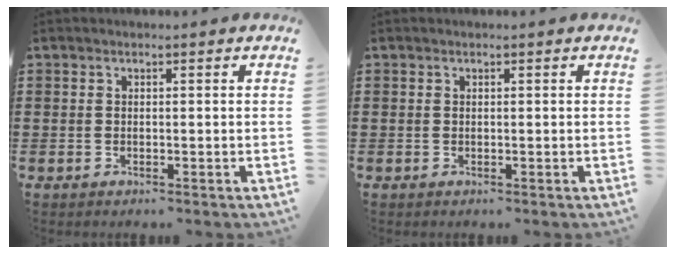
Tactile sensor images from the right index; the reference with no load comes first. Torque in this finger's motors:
{"motor_torque": [0.00, 0.00, 0.01, 0.00]}